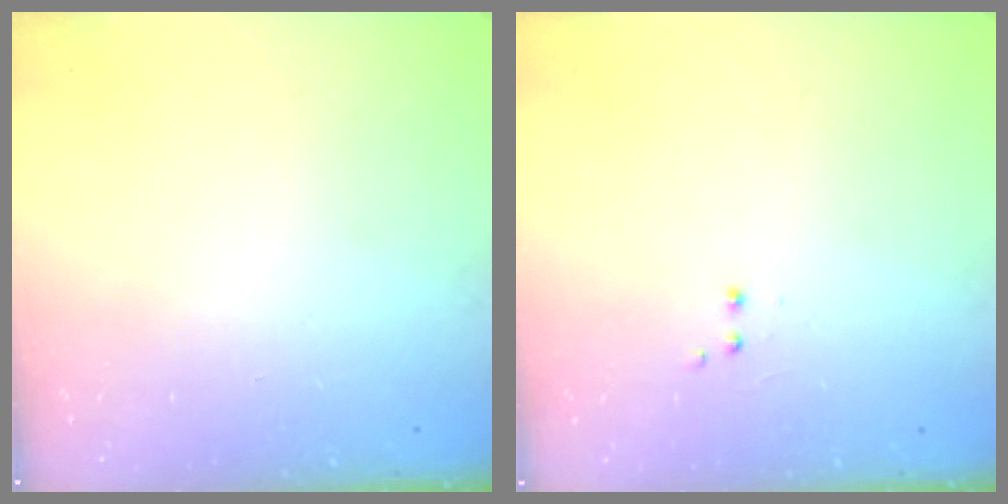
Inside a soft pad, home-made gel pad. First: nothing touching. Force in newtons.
{"total": 1.9, "press": 1.8, "slide": 0.5}